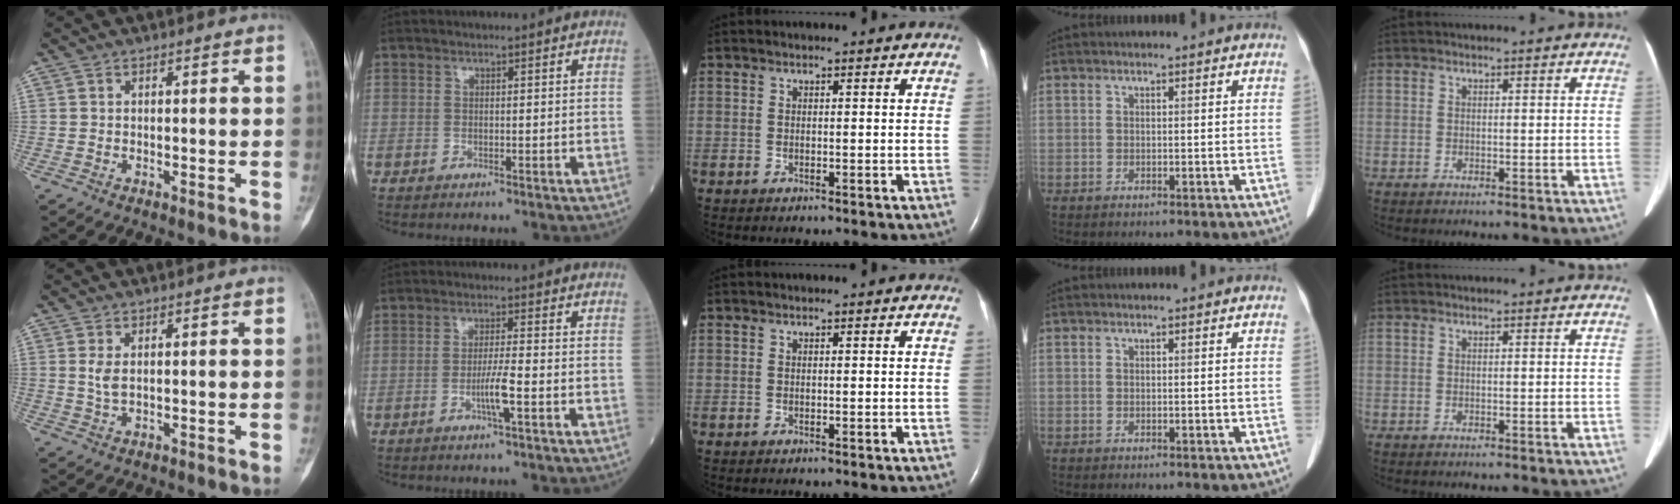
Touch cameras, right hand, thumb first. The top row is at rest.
{"thumb": {"total": 2.3, "force": [0.5, 1.0, 2.0], "torque": [-0.046, -0.002, 0.016]}, "index": {"total": 3.9, "force": [-1.5, -0.3, 3.6], "torque": [-0.069, -0.005, -0.030]}}